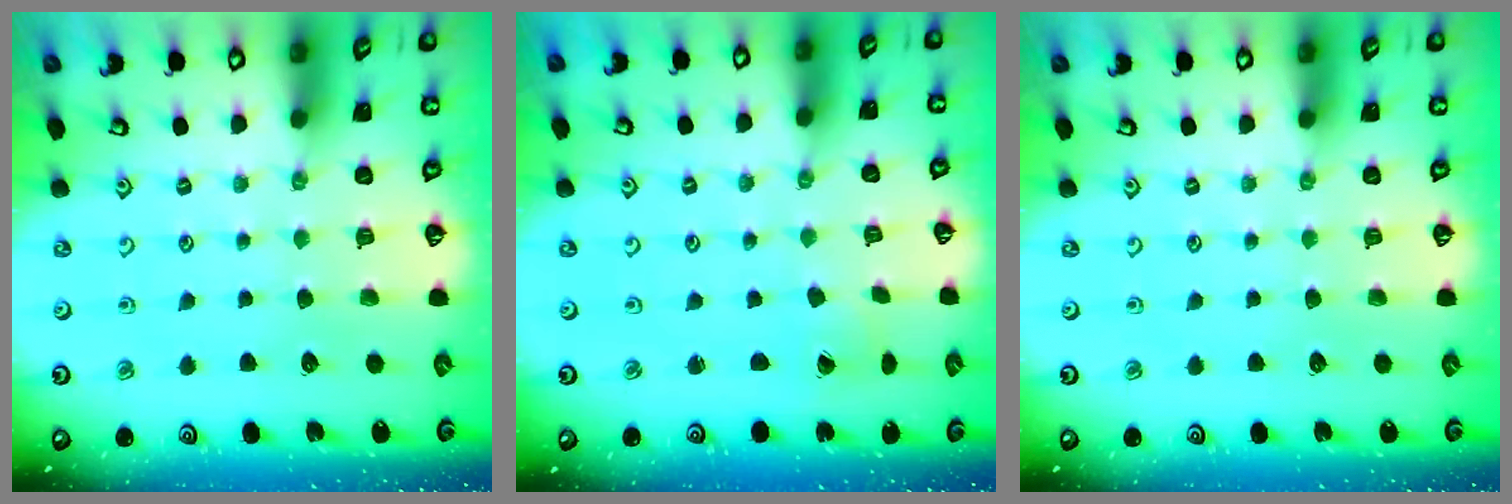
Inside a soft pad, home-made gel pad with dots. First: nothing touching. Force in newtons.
{"total": 2.8, "press": 2.8, "slide": 0.2}
{"total": 0.0}